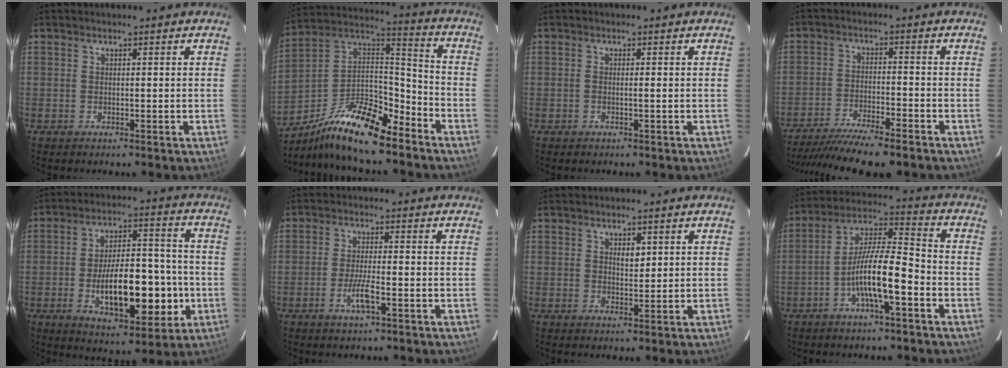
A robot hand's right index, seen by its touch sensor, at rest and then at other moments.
{"total": 15.3, "force": [-12.1, 3.3, 8.8], "torque": [-0.153, 0.034, -0.212]}
{"total": 0.5, "force": [-0.2, -0.1, 0.5], "torque": [-0.010, 0.001, -0.004]}
{"total": 13.4, "force": [-11.5, 0.7, 6.7], "torque": [-0.109, -0.022, -0.181]}
{"total": 16.1, "force": [-3.8, 6.1, 14.4], "torque": [-0.230, 0.013, -0.053]}
{"total": 4.2, "force": [-1.8, 0.4, 3.8], "torque": [-0.075, -0.004, -0.034]}
{"total": 2.2, "force": [1.0, 1.0, 1.7], "torque": [-0.028, 0.000, 0.018]}
{"total": 11.4, "force": [-4.1, 1.7, 10.5], "torque": [-0.196, 0.015, -0.074]}